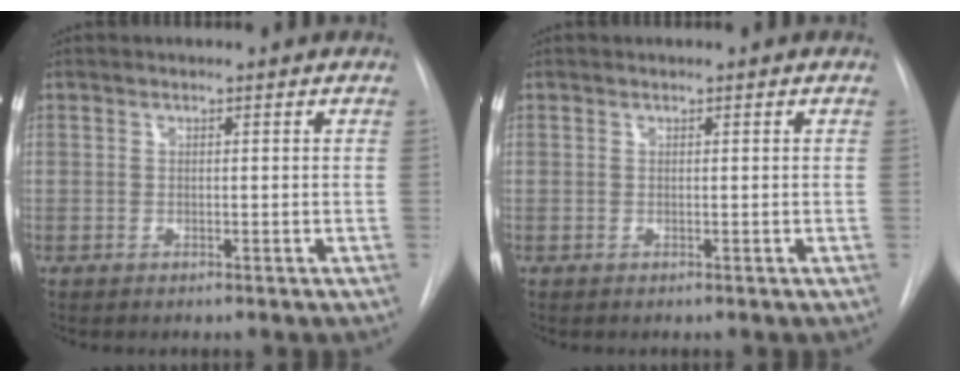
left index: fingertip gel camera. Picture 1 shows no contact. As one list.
[{"total": 0.0}]